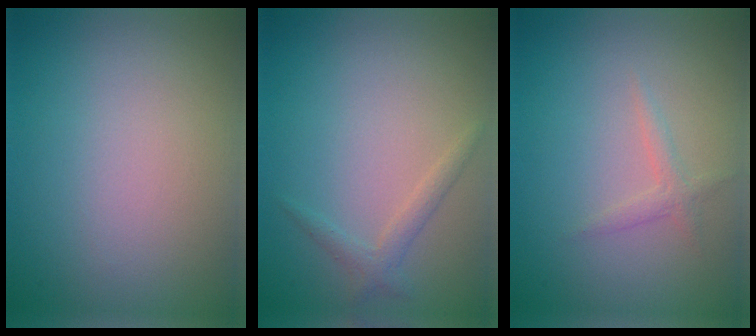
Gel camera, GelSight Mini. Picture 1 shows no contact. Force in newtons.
{"total": 1.4, "press": 1.4, "slide": 0.1}
{"total": 1.2, "press": 1.2, "slide": 0.1}